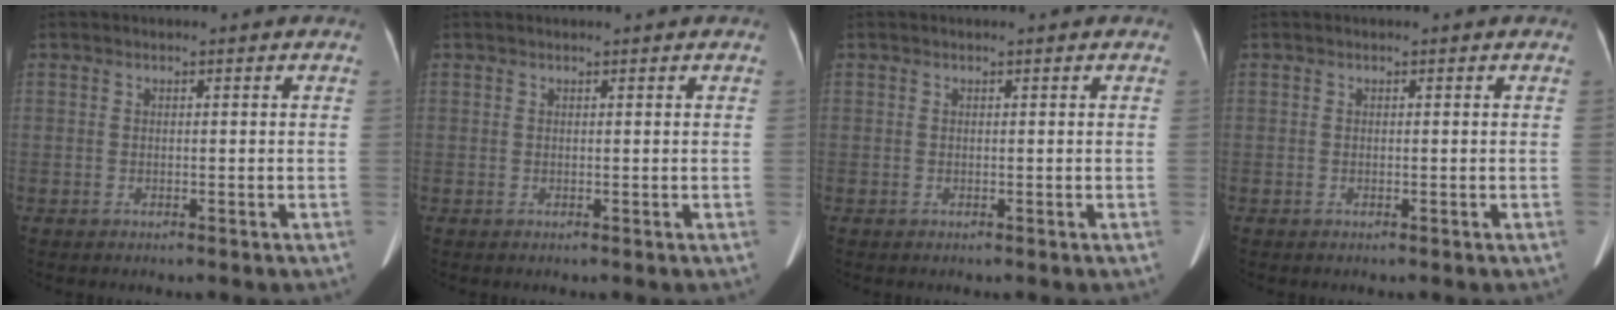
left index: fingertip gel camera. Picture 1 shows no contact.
{"total": 0.9, "force": [0.8, 0.0, 0.3], "torque": [-0.005, 0.015, 0.015]}
{"total": 0.0}
{"total": 0.0}